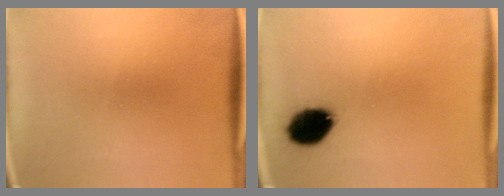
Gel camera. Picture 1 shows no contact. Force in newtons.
{"total": 10.9}